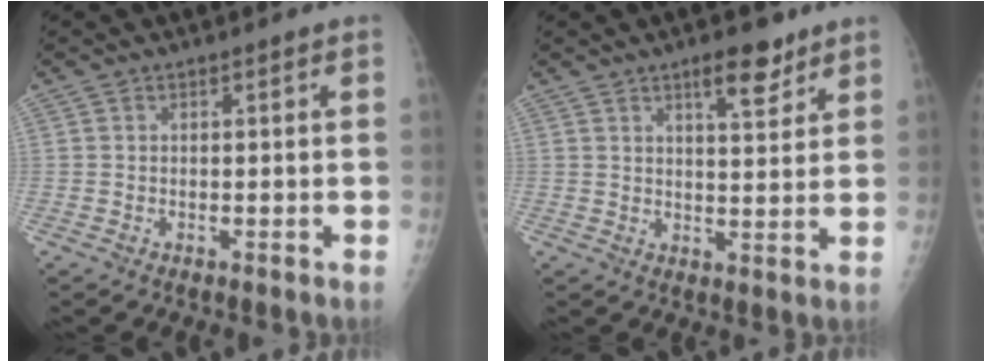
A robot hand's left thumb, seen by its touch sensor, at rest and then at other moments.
{"total": 6.7, "force": [4.4, 2.2, 4.5], "torque": [-0.050, -0.027, 0.064]}